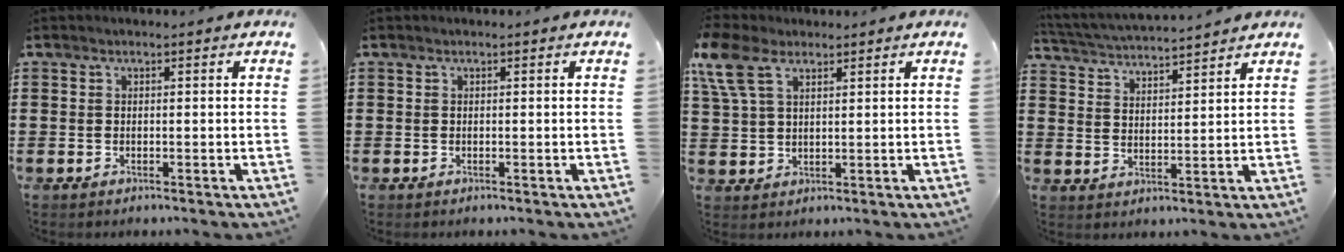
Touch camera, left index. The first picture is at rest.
{"total": 0.0}
{"total": 7.3, "force": [4.2, 4.2, 4.2], "torque": [-0.113, 0.010, 0.078]}
{"total": 4.0, "force": [4.0, -0.2, 0.7], "torque": [-0.032, -0.025, 0.067]}